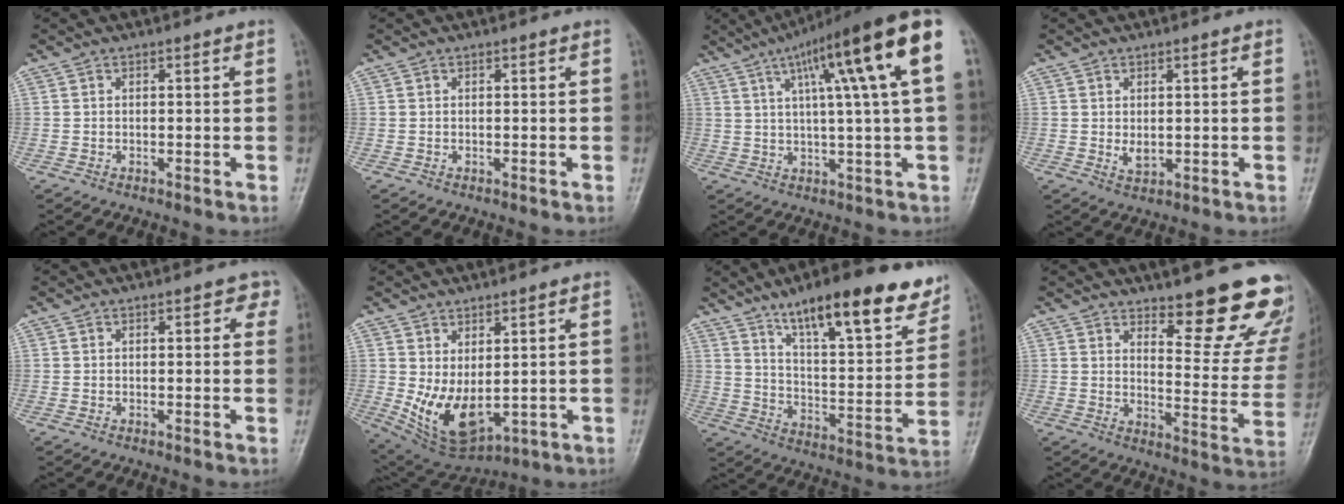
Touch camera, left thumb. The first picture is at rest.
{"total": 0.0}
{"total": 18.0, "force": [6.6, 1.6, 16.7], "torque": [-0.256, 0.009, 0.095]}
{"total": 2.5, "force": [0.2, 1.4, 2.1], "torque": [-0.032, -0.004, 0.010]}
{"total": 2.2, "force": [0.8, 1.4, 1.5], "torque": [0.003, 0.003, 0.003]}
{"total": 10.7, "force": [-0.2, 5.5, 9.1], "torque": [-0.151, -0.016, 0.027]}
{"total": 21.4, "force": [14.3, 6.0, 14.7], "torque": [-0.180, -0.056, 0.223]}
{"total": 16.4, "force": [13.2, 4.6, 8.6], "torque": [-0.058, -0.112, 0.161]}